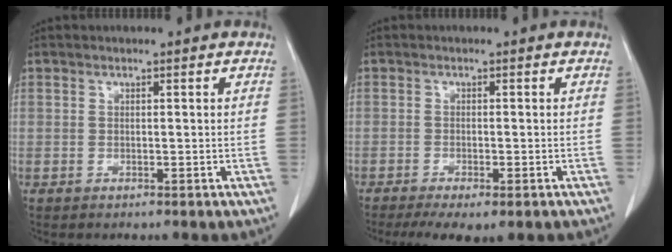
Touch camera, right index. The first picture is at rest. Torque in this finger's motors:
{"motor_torque": [0.83, -0.88, 0.20, 0.10]}